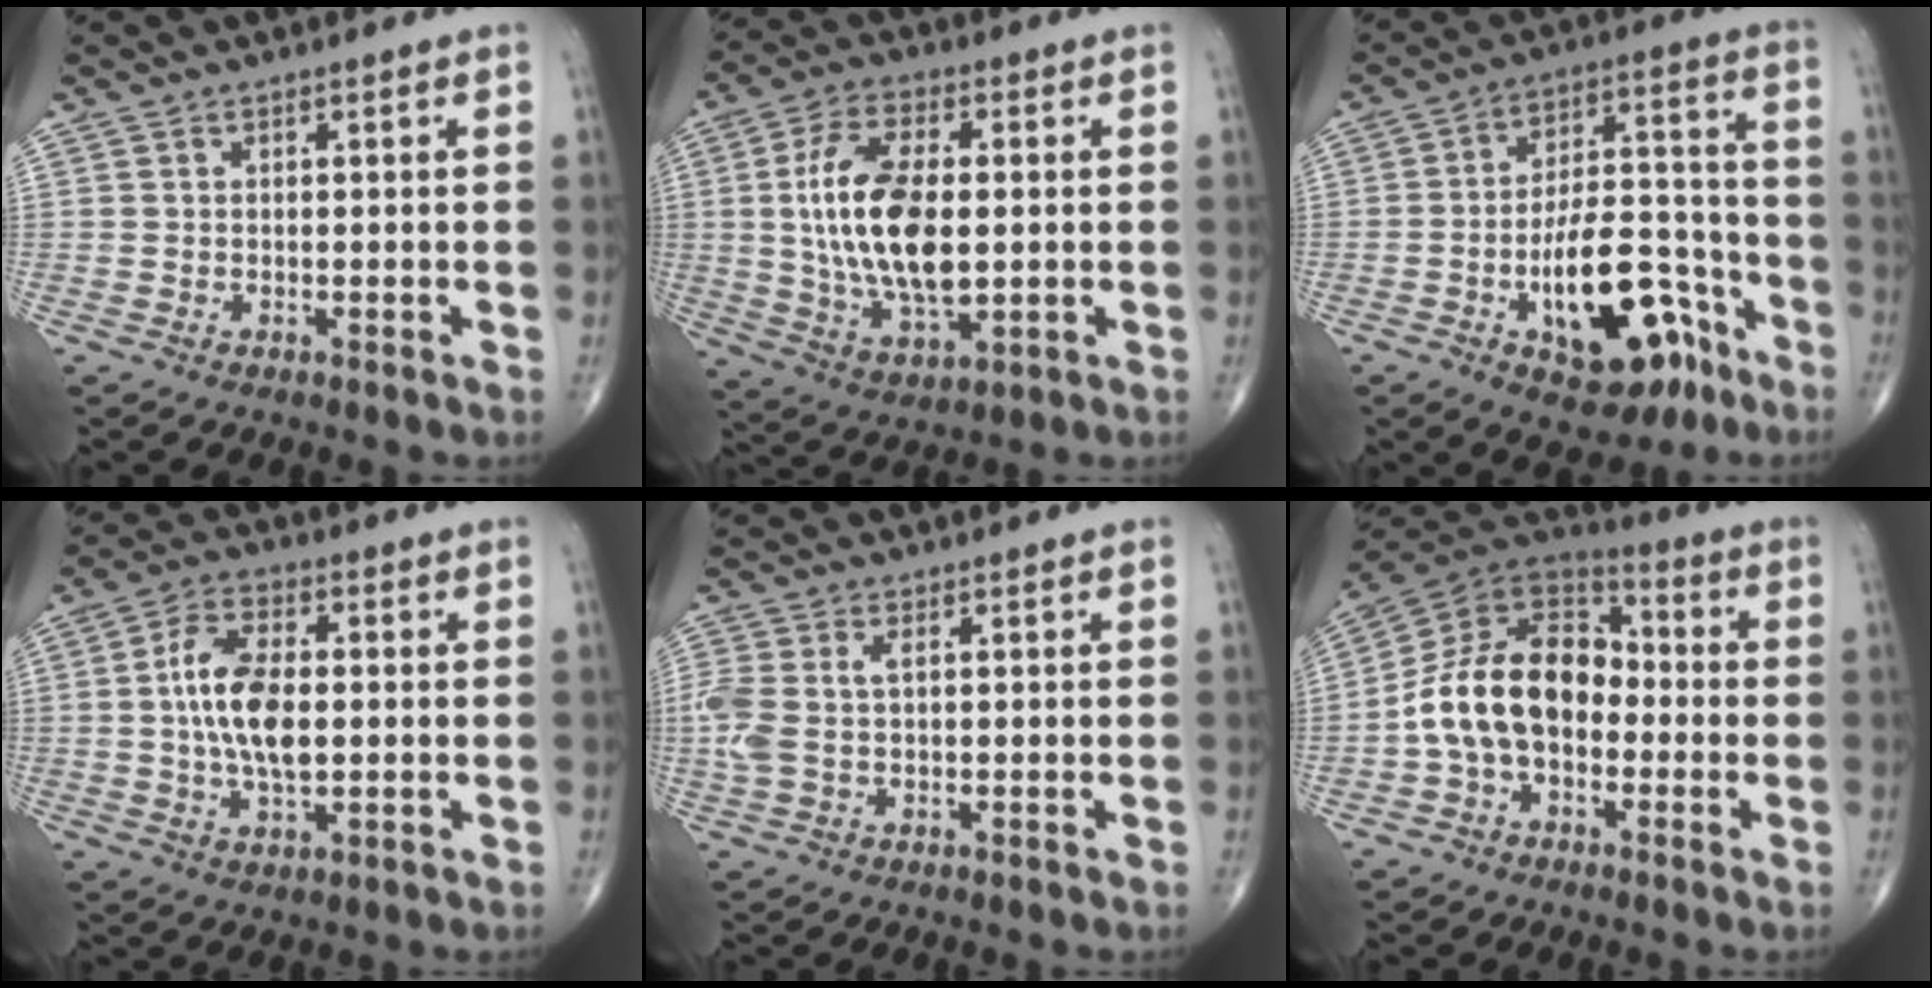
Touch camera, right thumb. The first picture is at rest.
{"total": 17.0, "force": [0.7, 8.1, 14.9], "torque": [-0.286, -0.009, 0.017]}
{"total": 19.1, "force": [-8.7, 9.1, 14.4], "torque": [-0.191, 0.068, -0.123]}
{"total": 12.7, "force": [0.1, 6.3, 11.0], "torque": [-0.209, 0.007, -0.002]}
{"total": 5.8, "force": [0.4, 3.1, 4.9], "torque": [-0.149, 0.016, 0.010]}
{"total": 16.2, "force": [-2.6, 10.9, 11.7], "torque": [-0.190, 0.049, -0.057]}